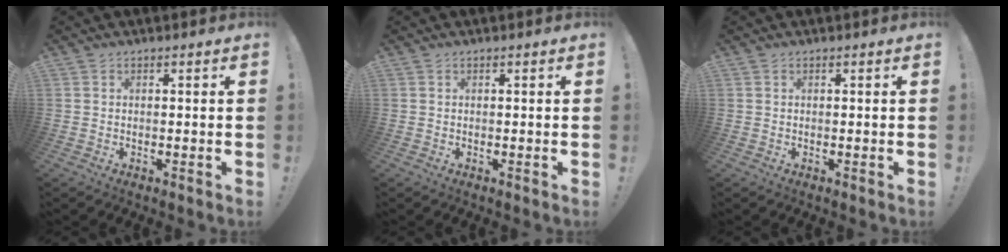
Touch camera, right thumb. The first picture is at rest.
{"total": 0.0}
{"total": 0.0}